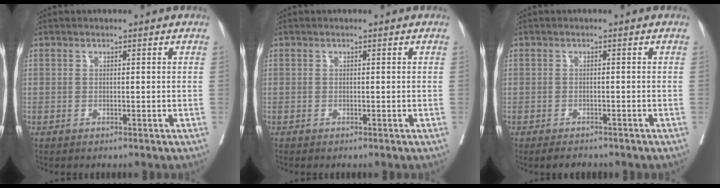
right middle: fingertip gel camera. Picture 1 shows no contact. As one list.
[{"total": 0.0}, {"total": 2.8, "force": [-2.4, 1.2, 0.9], "torque": [-0.014, -0.003, -0.032]}]